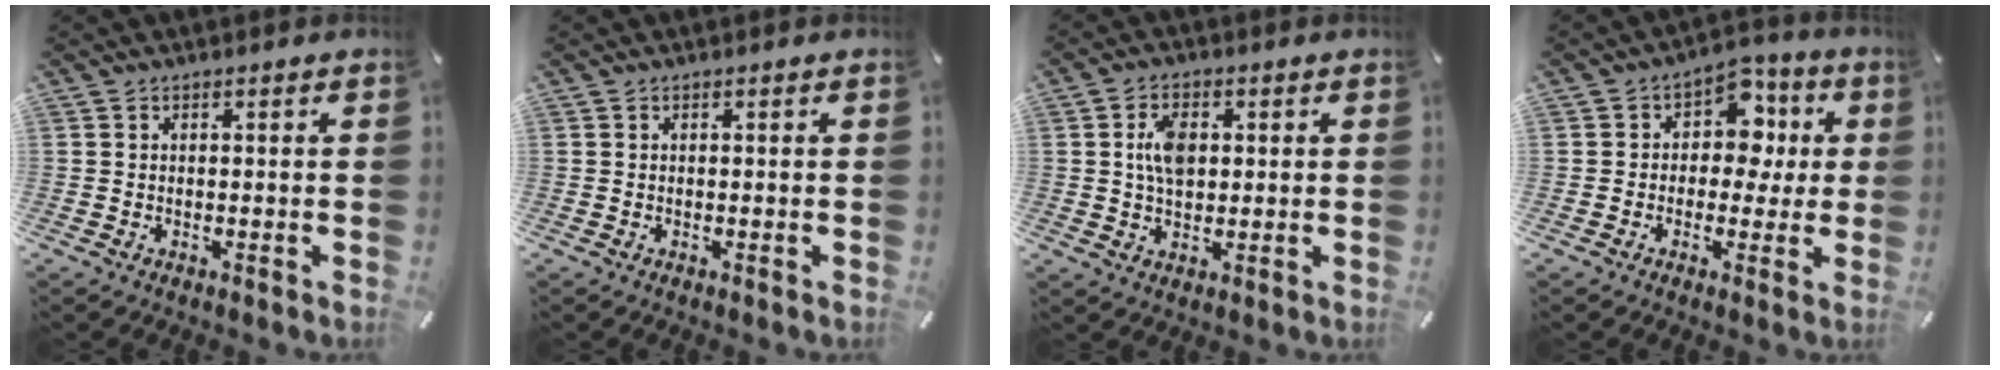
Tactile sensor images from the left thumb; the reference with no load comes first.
{"total": 0.0}
{"total": 6.7, "force": [1.3, 4.3, 5.0], "torque": [-0.093, 0.003, 0.018]}
{"total": 9.0, "force": [1.3, 7.3, 5.2], "torque": [-0.074, -0.002, 0.020]}